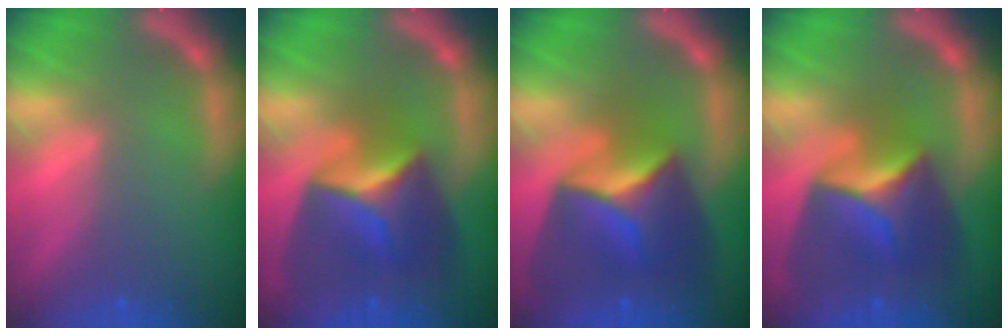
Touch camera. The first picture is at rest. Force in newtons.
{"total": 8.4}
{"total": 9.4}
{"total": 8.4}